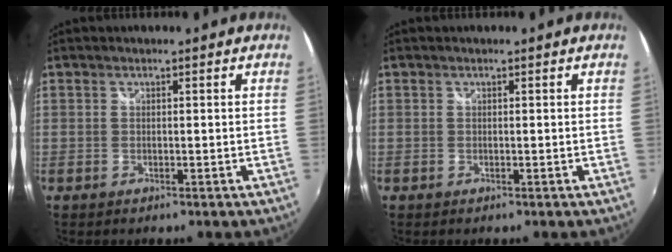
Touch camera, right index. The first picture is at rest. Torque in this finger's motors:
{"motor_torque": [0.00, 0.00, 0.00, 0.01]}